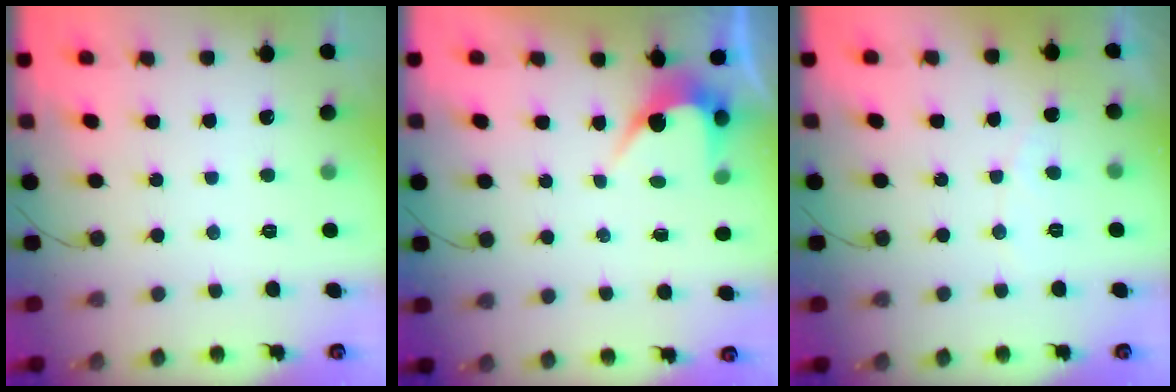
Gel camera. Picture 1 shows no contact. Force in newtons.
{"total": 3.4, "press": 3.4, "slide": 0.3}
{"total": 2.8, "press": 2.8, "slide": 0.1}